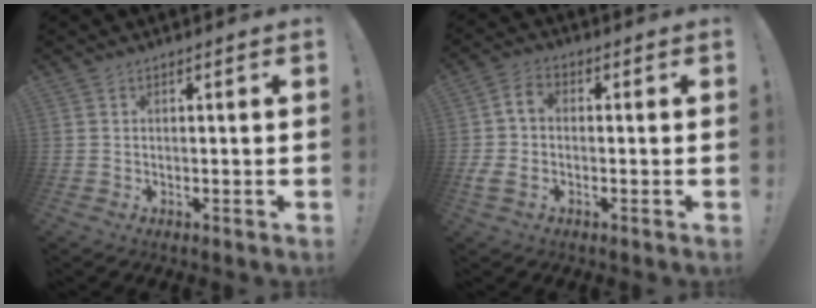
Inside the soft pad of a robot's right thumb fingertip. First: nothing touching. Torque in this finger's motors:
{"motor_torque": [0.51, 0.45, 0.04, -0.04, 0.03]}